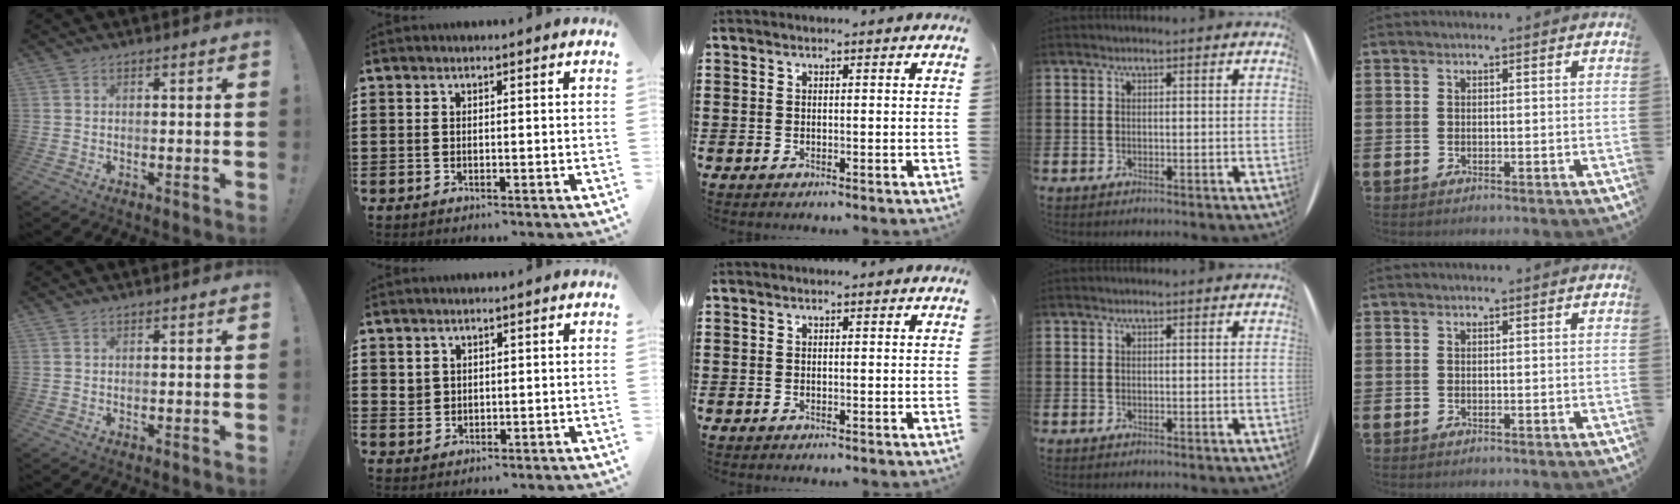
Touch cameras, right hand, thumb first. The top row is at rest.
{"index": {"total": 1.9, "force": [1.2, 1.4, 0.3], "torque": [-0.011, 0.005, 0.024]}}